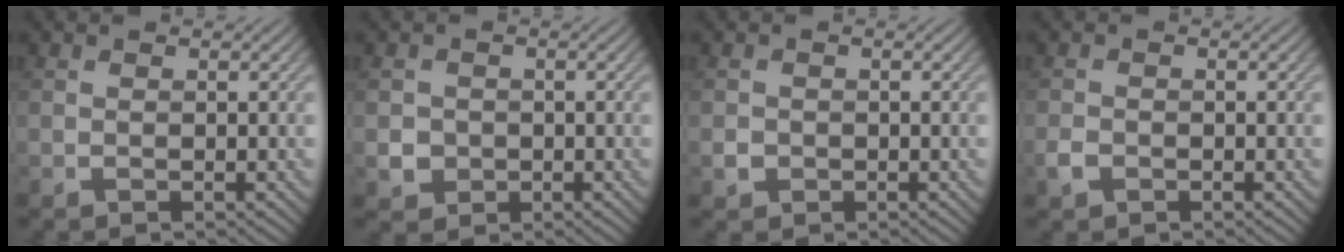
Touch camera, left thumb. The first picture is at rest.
{"total": 2.5, "force": [-0.5, 2.4, 0.6], "torque": [-0.012, -0.007, -0.010]}
{"total": 1.4, "force": [-0.5, 1.2, 0.4], "torque": [-0.004, -0.005, -0.011]}
{"total": 1.6, "force": [-0.9, 1.1, 0.7], "torque": [-0.016, -0.002, -0.021]}